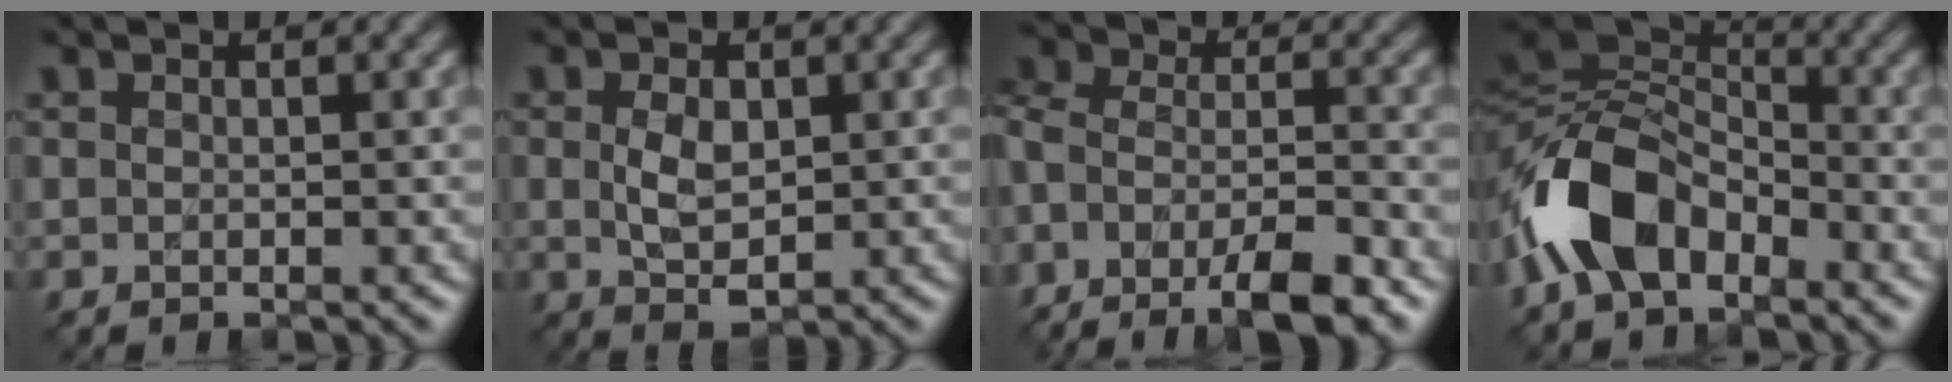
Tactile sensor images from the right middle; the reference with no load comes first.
{"total": 3.3, "force": [0.3, 1.9, 2.7], "torque": [-0.058, -0.002, 0.009]}
{"total": 10.6, "force": [-6.3, 4.2, 7.4], "torque": [-0.148, 0.004, -0.112]}
{"total": 9.0, "force": [-4.1, 5.6, 5.6], "torque": [-0.117, 0.006, -0.094]}